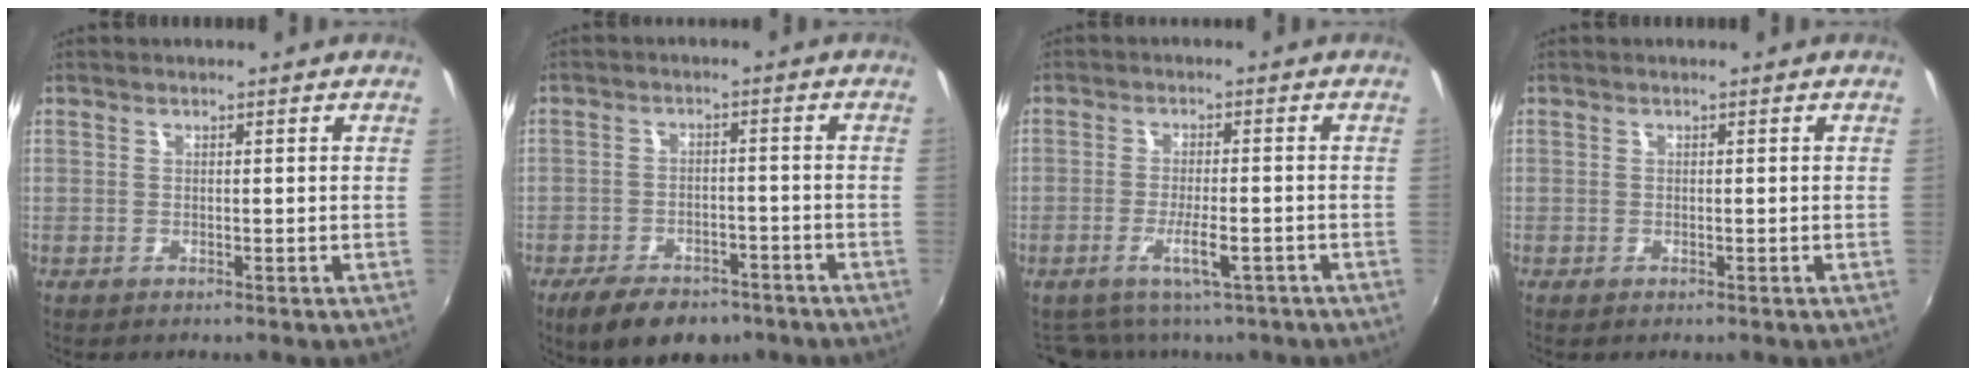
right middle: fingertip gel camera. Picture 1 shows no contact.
{"total": 11.0, "force": [-7.7, 5.6, 5.4], "torque": [-0.126, -0.005, -0.115]}
{"total": 5.5, "force": [-3.6, 1.7, 3.8], "torque": [-0.078, -0.014, -0.054]}
{"total": 0.0}